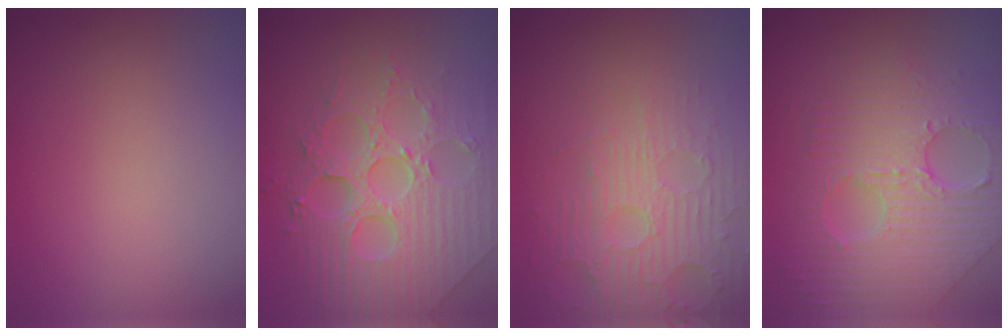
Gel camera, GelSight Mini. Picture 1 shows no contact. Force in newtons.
{"total": 7.4, "press": 6.0, "slide": 4.3}
{"total": 5.5, "press": 3.5, "slide": 4.2}
{"total": 9.7, "press": 6.7, "slide": 7.1}